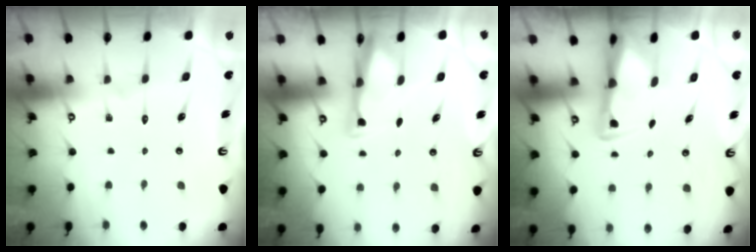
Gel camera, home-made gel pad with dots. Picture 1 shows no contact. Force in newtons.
{"total": 3.2, "press": 3.2, "slide": 0.4}
{"total": 2.9, "press": 2.9, "slide": 0.4}